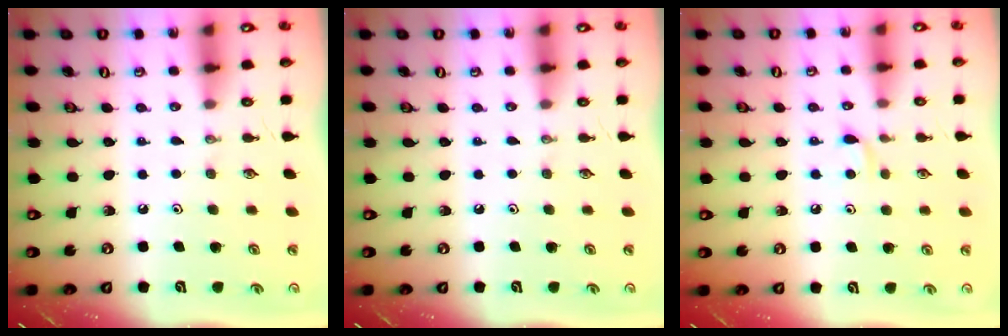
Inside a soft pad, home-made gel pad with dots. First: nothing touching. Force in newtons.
{"total": 0.0}
{"total": 4.8, "press": 4.7, "slide": 0.6}